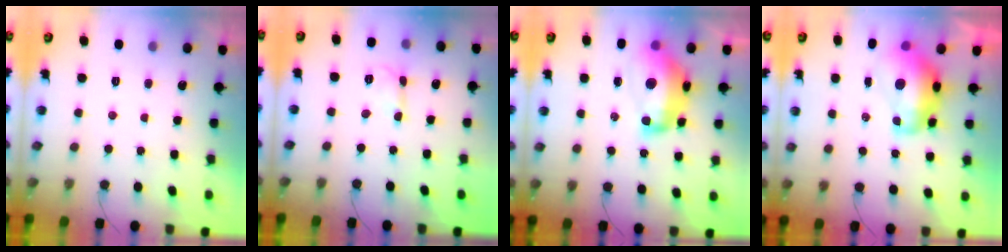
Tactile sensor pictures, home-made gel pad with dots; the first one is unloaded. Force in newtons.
{"total": 2.7, "press": 2.7, "slide": 0.2}
{"total": 14.7, "press": 14.6, "slide": 1.4}
{"total": 13.2, "press": 13.1, "slide": 1.2}